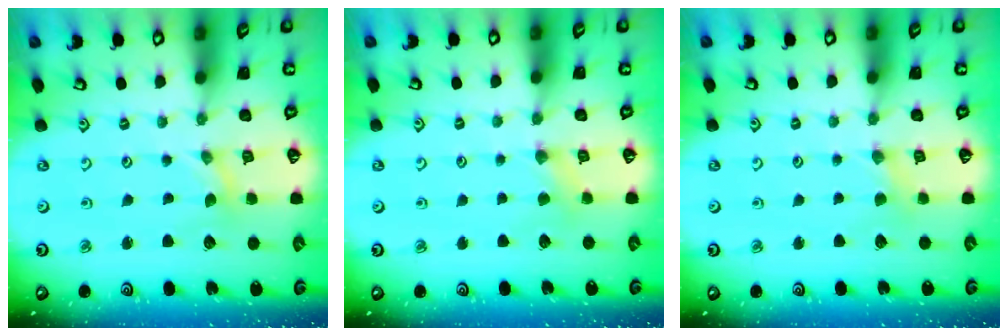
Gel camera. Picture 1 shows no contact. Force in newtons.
{"total": 2.8, "press": 2.7, "slide": 0.6}
{"total": 1.4, "press": 1.4, "slide": 0.3}